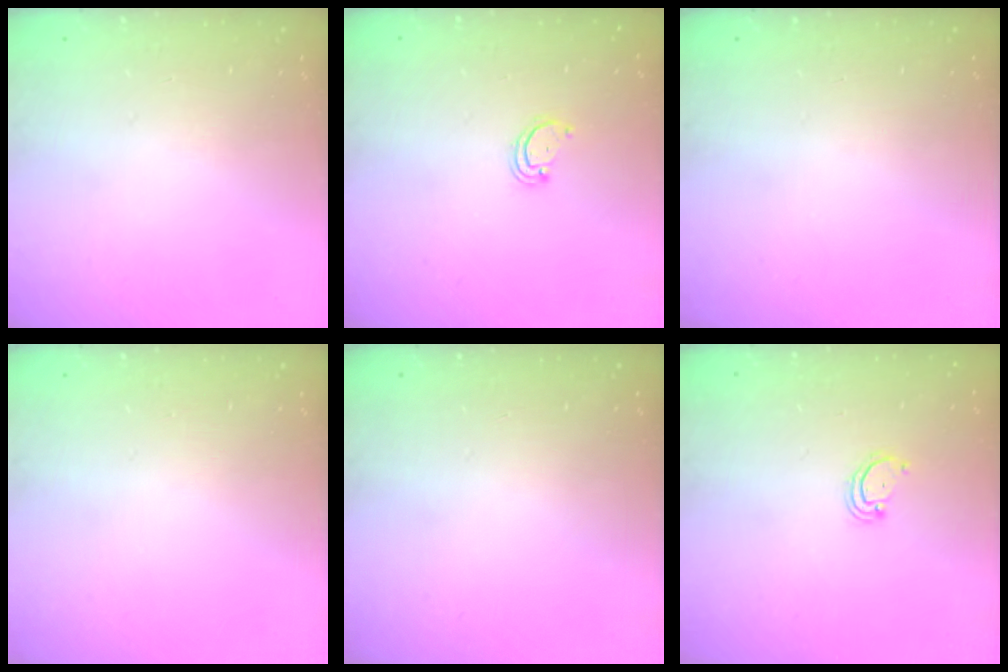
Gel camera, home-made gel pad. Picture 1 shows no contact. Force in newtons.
{"total": 2.2, "press": 2.2, "slide": 0.2}
{"total": 0.0}
{"total": 0.0}
{"total": 0.0}
{"total": 2.4, "press": 2.4, "slide": 0.2}